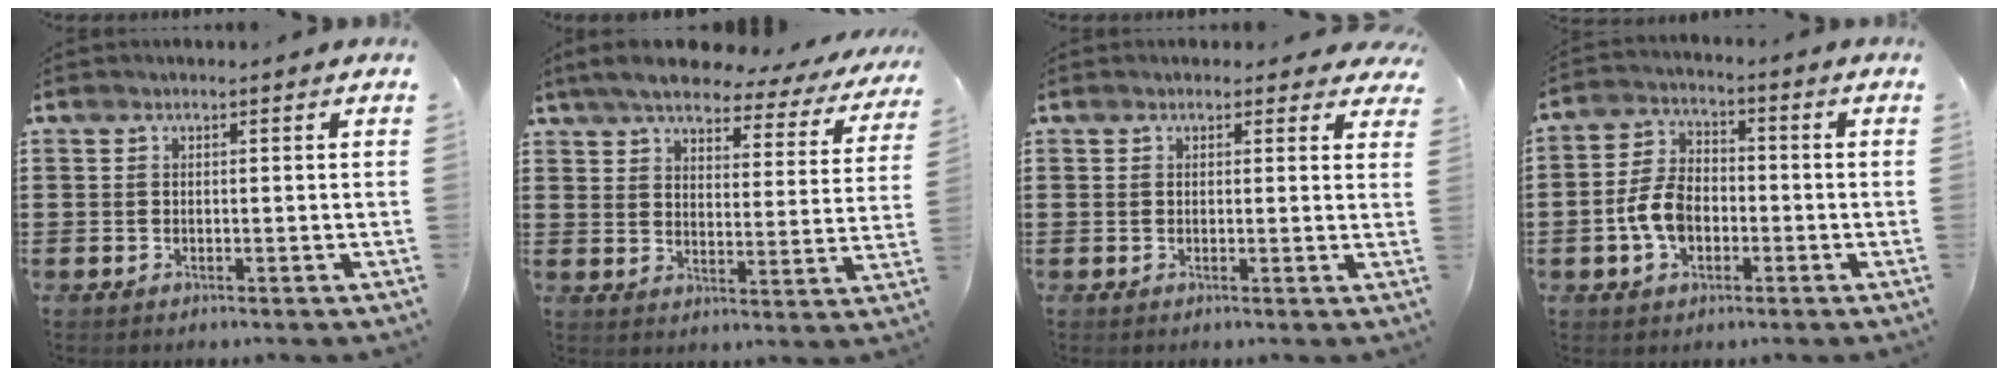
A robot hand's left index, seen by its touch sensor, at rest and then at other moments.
{"total": 6.3, "force": [5.6, 1.2, 2.6], "torque": [-0.077, -0.028, 0.096]}
{"total": 1.5, "force": [1.2, 0.9, 0.4], "torque": [-0.005, 0.004, 0.021]}
{"total": 7.0, "force": [-1.9, 4.6, 5.0], "torque": [-0.122, 0.004, -0.041]}